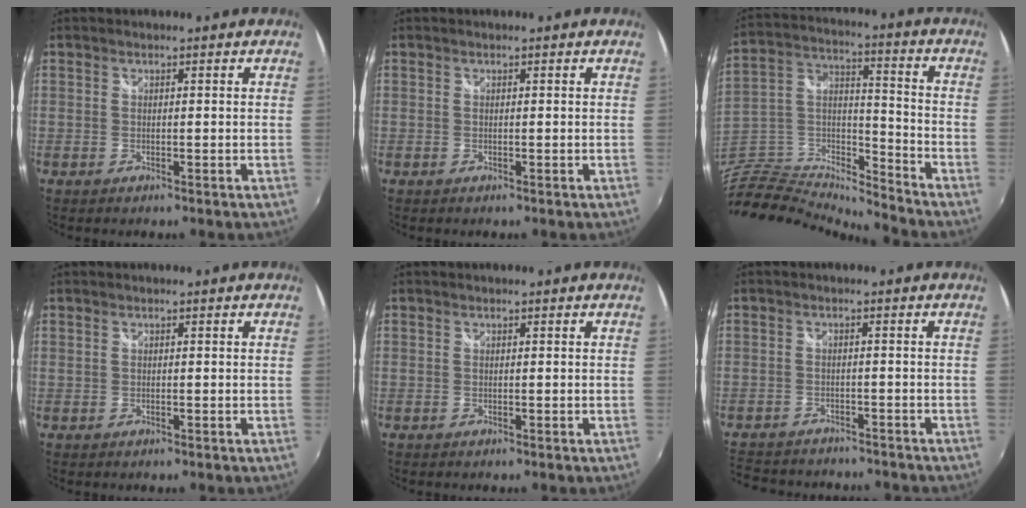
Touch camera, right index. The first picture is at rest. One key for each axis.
{"total": 0.0}
{"total": 14.7, "fx": -13.9, "fy": 2.1, "fz": 4.3, "tx": -0.107, "ty": 0.017, "tz": -0.281}
{"total": 0.0}
{"total": 0.0}
{"total": 12.4, "fx": -10.6, "fy": 5.1, "fz": 3.9, "tx": -0.108, "ty": 0.003, "tz": -0.157}